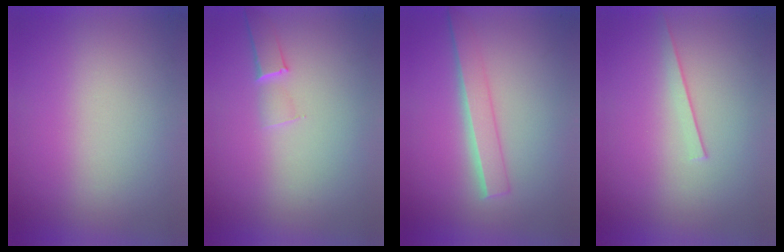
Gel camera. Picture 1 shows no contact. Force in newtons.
{"total": 1.1}
{"total": 2.2}
{"total": 1.1}